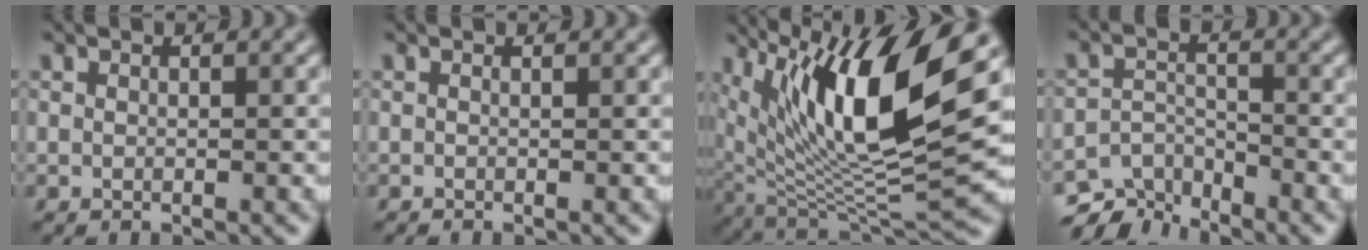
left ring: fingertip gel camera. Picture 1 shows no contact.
{"total": 0.0}
{"total": 13.8, "force": [6.1, 4.1, 11.7], "torque": [-0.205, -0.002, 0.112]}
{"total": 4.9, "force": [-4.4, 1.6, 1.2], "torque": [-0.015, -0.009, -0.084]}